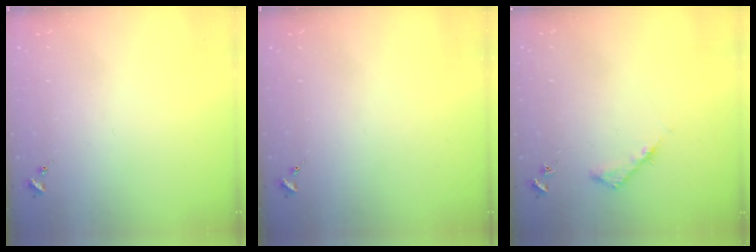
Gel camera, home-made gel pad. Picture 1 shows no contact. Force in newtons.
{"total": 0.0}
{"total": 4.3, "press": 4.3, "slide": 0.4}